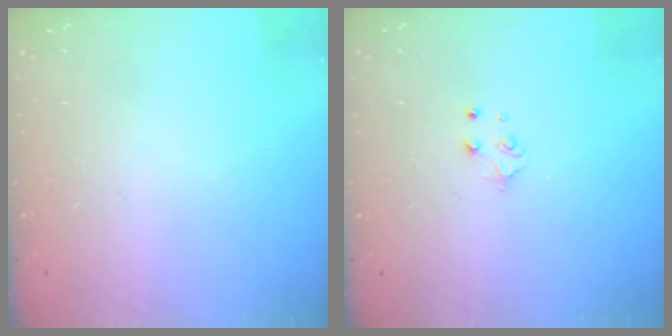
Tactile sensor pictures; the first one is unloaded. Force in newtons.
{"total": 4.5, "press": 4.5, "slide": 0.6}